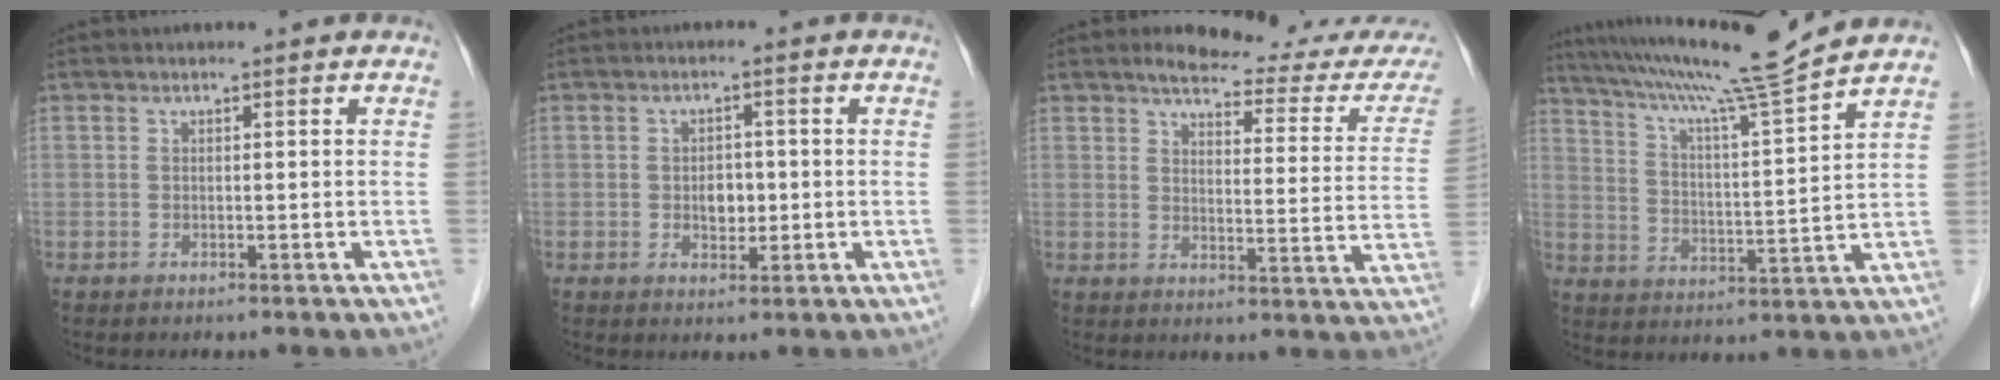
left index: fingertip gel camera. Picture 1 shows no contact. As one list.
[{"total": 3.1, "force": [-0.3, 2.1, 2.2], "torque": [-0.033, 0.004, -0.001]}, {"total": 17.1, "force": [15.7, 2.7, 6.2], "torque": [-0.057, -0.045, 0.169]}, {"total": 14.3, "force": [12.6, -2.8, 6.2], "torque": [-0.115, -0.018, 0.199]}]